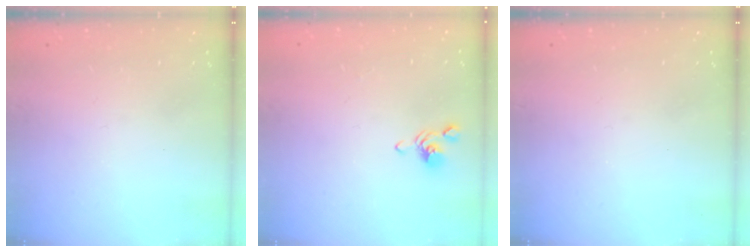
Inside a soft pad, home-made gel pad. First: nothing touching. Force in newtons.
{"total": 2.8, "press": 2.8, "slide": 0.3}
{"total": 0.0}